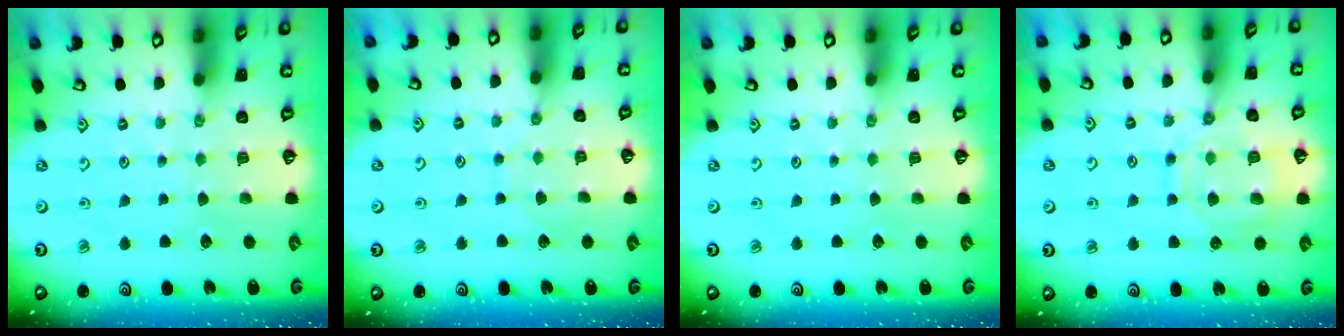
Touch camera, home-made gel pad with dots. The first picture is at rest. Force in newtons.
{"total": 6.0, "press": 6.0, "slide": 0.5}
{"total": 0.0}
{"total": 13.4, "press": 13.4, "slide": 1.3}